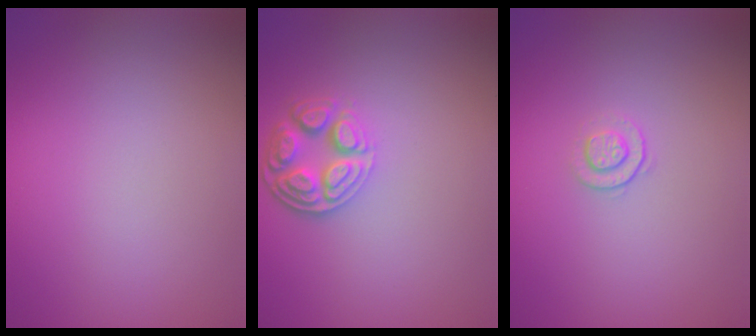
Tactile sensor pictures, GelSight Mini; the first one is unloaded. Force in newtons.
{"total": 3.9, "press": 3.1, "slide": 2.4}
{"total": 1.1, "press": 0.7, "slide": 0.9}